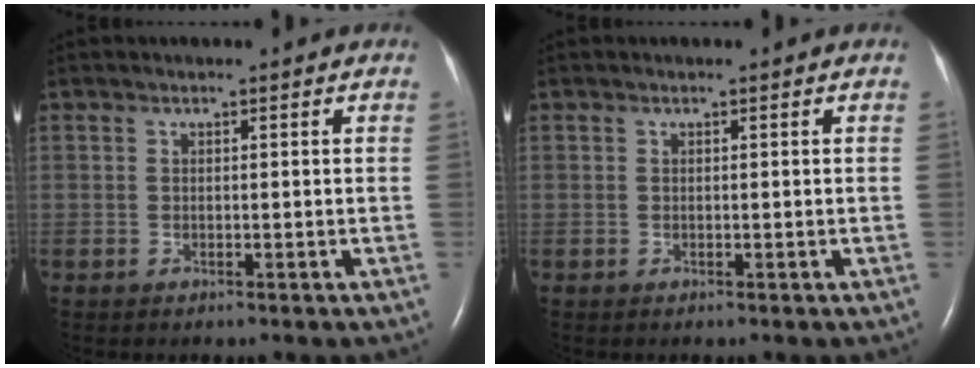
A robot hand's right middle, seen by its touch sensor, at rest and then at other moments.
{"total": 0.0}